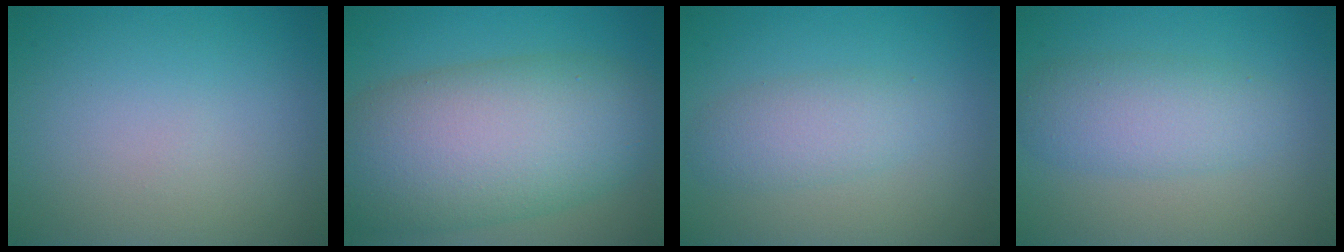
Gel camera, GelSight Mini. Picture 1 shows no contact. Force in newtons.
{"total": 12.2, "press": 12.2, "slide": 0.4}
{"total": 2.8, "press": 2.8, "slide": 0.1}
{"total": 4.0, "press": 4.0, "slide": 0.0}